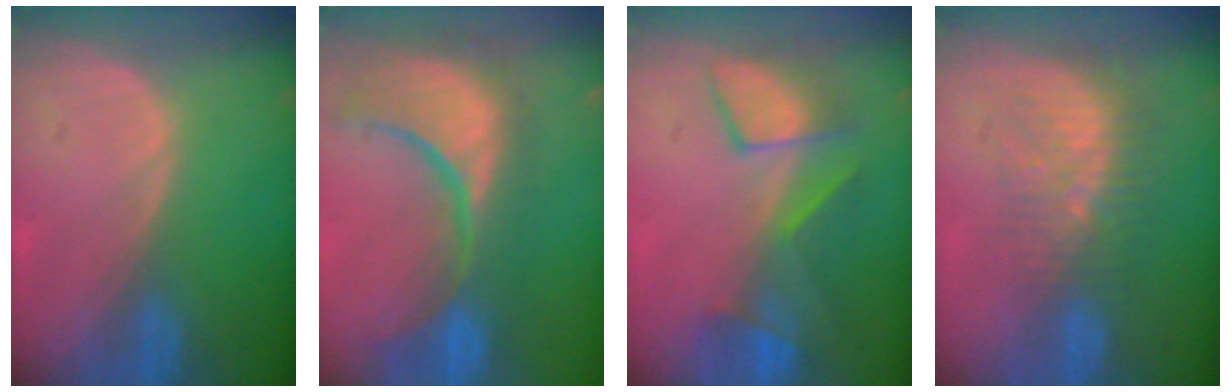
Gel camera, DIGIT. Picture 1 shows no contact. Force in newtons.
{"total": 14.3, "press": 12.0, "slide": 7.8}
{"total": 7.8, "press": 7.6, "slide": 1.9}
{"total": 8.4, "press": 7.2, "slide": 4.2}